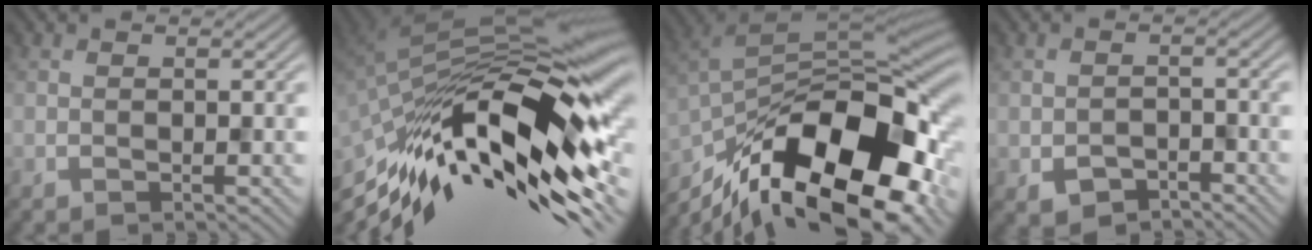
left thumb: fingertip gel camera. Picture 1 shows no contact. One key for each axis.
{"total": 17.6, "fx": -6.6, "fy": 6.4, "fz": 15.0, "tx": -0.296, "ty": -0.009, "tz": -0.132}
{"total": 18.5, "fx": -9.7, "fy": 8.1, "fz": 13.5, "tx": -0.248, "ty": -0.010, "tz": -0.160}
{"total": 3.2, "fx": -2.0, "fy": 2.0, "fz": 1.5, "tx": -0.032, "ty": -0.008, "tz": -0.034}